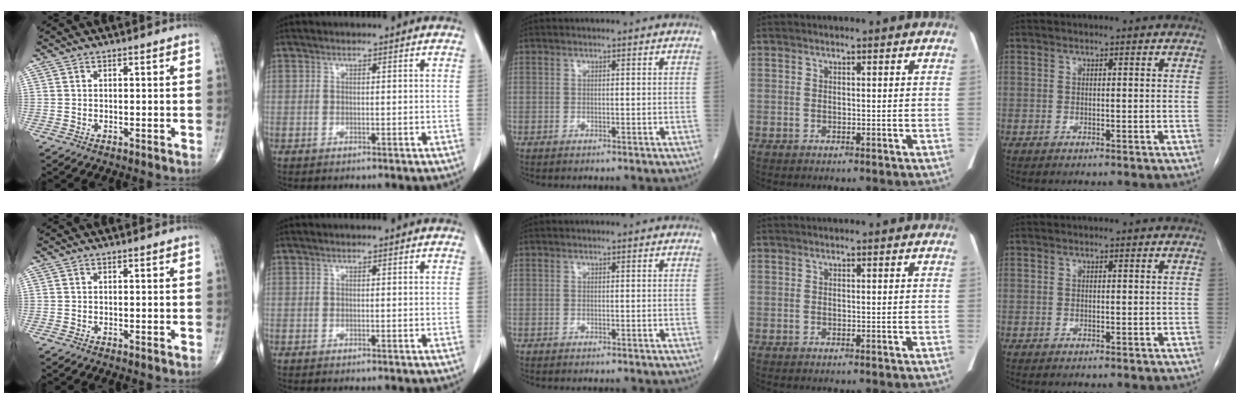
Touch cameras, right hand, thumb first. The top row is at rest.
{}